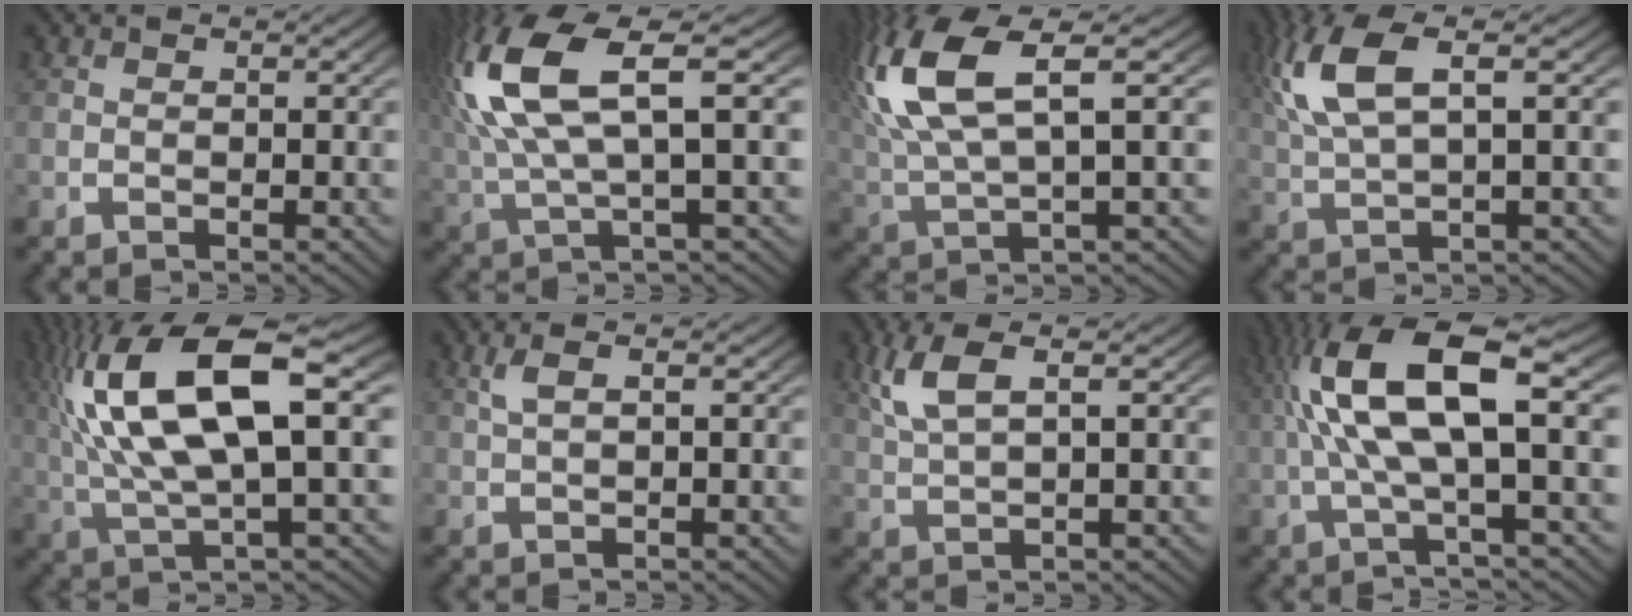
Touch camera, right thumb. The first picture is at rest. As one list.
[{"total": 11.9, "force": [2.5, 6.1, 9.9], "torque": [-0.213, -0.001, 0.042]}, {"total": 10.8, "force": [2.6, 5.6, 8.8], "torque": [-0.197, -0.007, 0.048]}, {"total": 6.9, "force": [2.5, 2.9, 5.7], "torque": [-0.129, 0.007, 0.050]}, {"total": 13.5, "force": [2.2, 6.4, 11.7], "torque": [-0.227, -0.005, 0.042]}, {"total": 2.1, "force": [0.9, 0.5, 1.8], "torque": [-0.043, 0.006, 0.019]}, {"total": 4.7, "force": [2.2, 1.8, 3.7], "torque": [-0.089, 0.007, 0.046]}, {"total": 11.3, "force": [1.9, 4.4, 10.3], "torque": [-0.210, 0.005, 0.027]}]